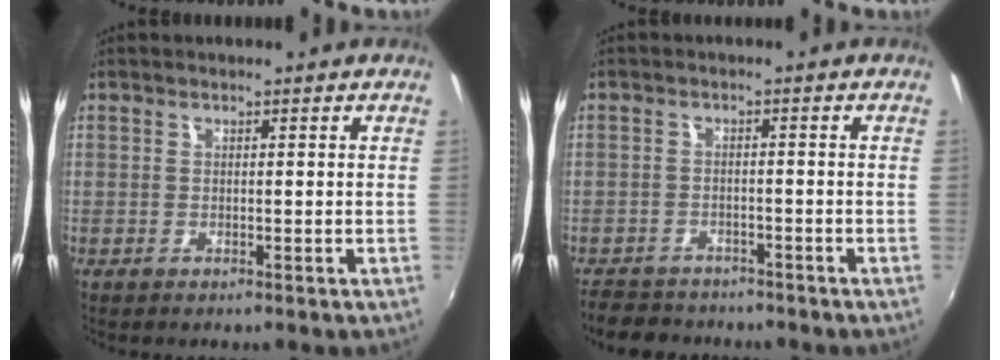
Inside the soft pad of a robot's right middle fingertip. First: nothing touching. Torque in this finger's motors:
{"motor_torque": [0.32, -0.50, 0.02, 0.02]}